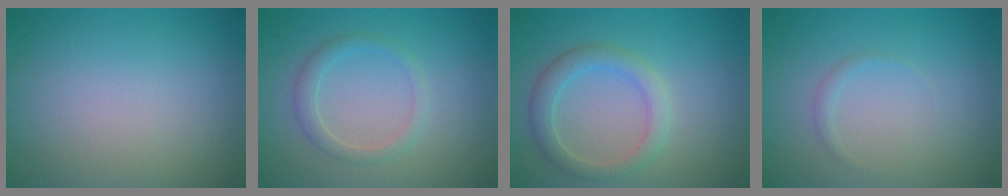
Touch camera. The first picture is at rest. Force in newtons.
{"total": 1.8, "press": 1.8, "slide": 0.1}
{"total": 2.9, "press": 2.9, "slide": 0.2}
{"total": 0.7, "press": 0.7, "slide": 0.0}